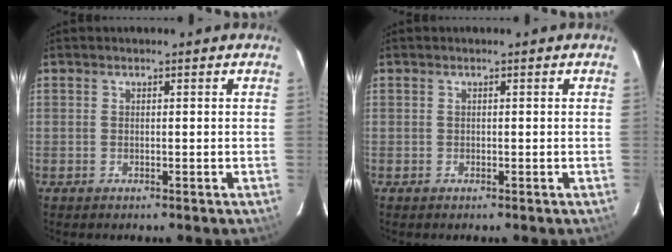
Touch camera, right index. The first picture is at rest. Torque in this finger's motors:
{"motor_torque": [-0.19, 0.00, -0.06, 0.00]}